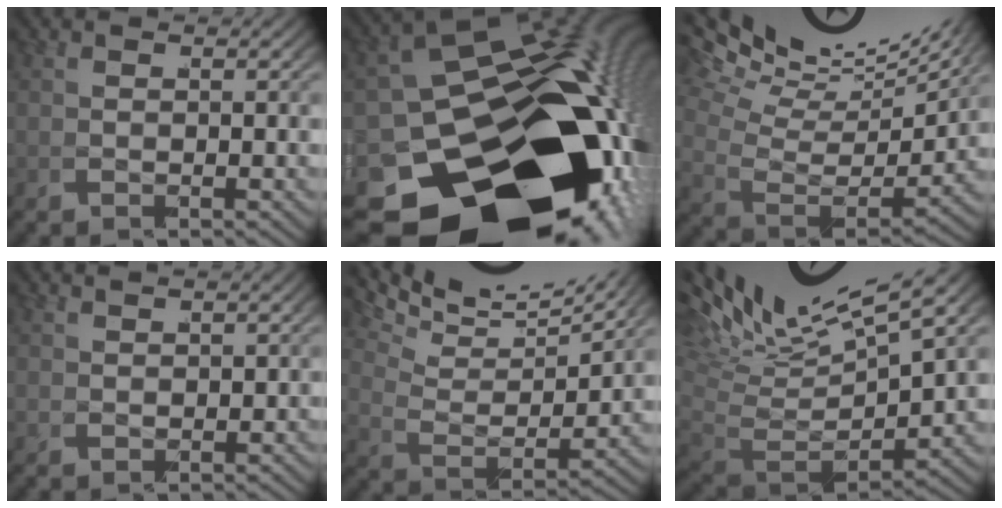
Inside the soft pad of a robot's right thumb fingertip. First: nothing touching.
{"total": 32.3, "force": [-6.8, 19.4, 24.9], "torque": [-0.388, -0.087, -0.074]}
{"total": 9.0, "force": [4.0, 4.6, 6.6], "torque": [-0.114, 0.010, 0.049]}
{"total": 0.8, "force": [0.3, -0.4, -0.6], "torque": [0.014, 0.006, 0.008]}
{"total": 7.1, "force": [3.8, 3.5, 4.9], "torque": [-0.095, 0.005, 0.051]}
{"total": 8.8, "force": [1.3, 5.2, 6.9], "torque": [-0.133, -0.020, 0.028]}